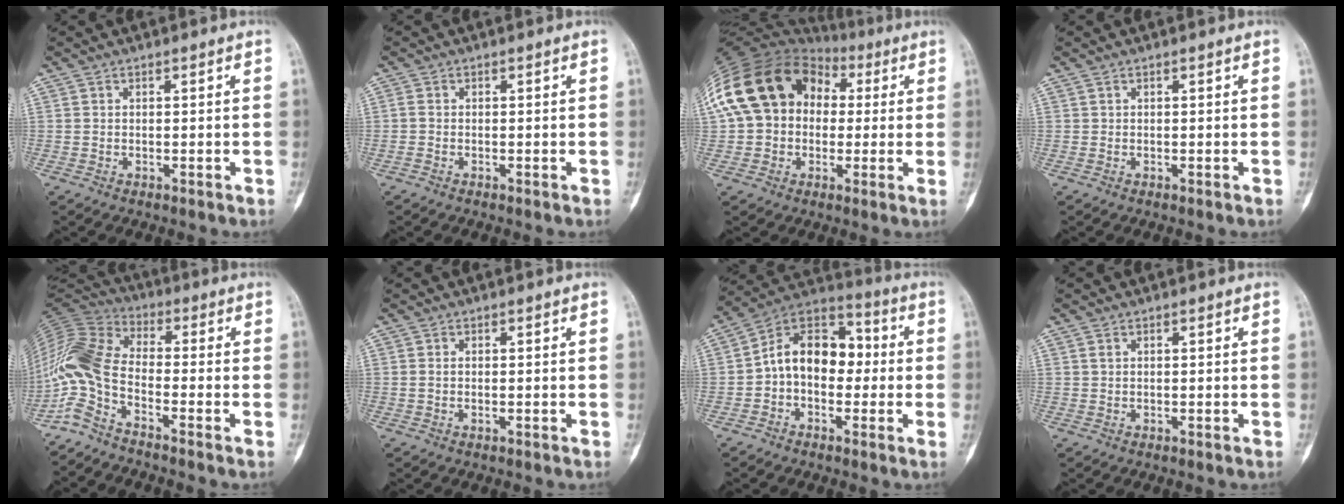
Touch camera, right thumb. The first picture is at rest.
{"total": 1.0, "force": [-0.3, 0.6, 0.7], "torque": [-0.020, -0.001, -0.010]}
{"total": 20.8, "force": [4.0, 16.1, 12.5], "torque": [-0.252, 0.062, 0.072]}
{"total": 0.0}
{"total": 10.8, "force": [-4.9, 4.4, 8.7], "torque": [-0.194, 0.053, -0.117]}
{"total": 1.0, "force": [0.0, 0.4, 0.9], "torque": [-0.025, 0.000, 0.002]}
{"total": 13.6, "force": [-0.3, 9.2, 10.0], "torque": [-0.129, 0.044, -0.021]}
{"total": 0.8, "force": [0.3, 0.5, 0.6], "torque": [-0.014, 0.004, 0.007]}